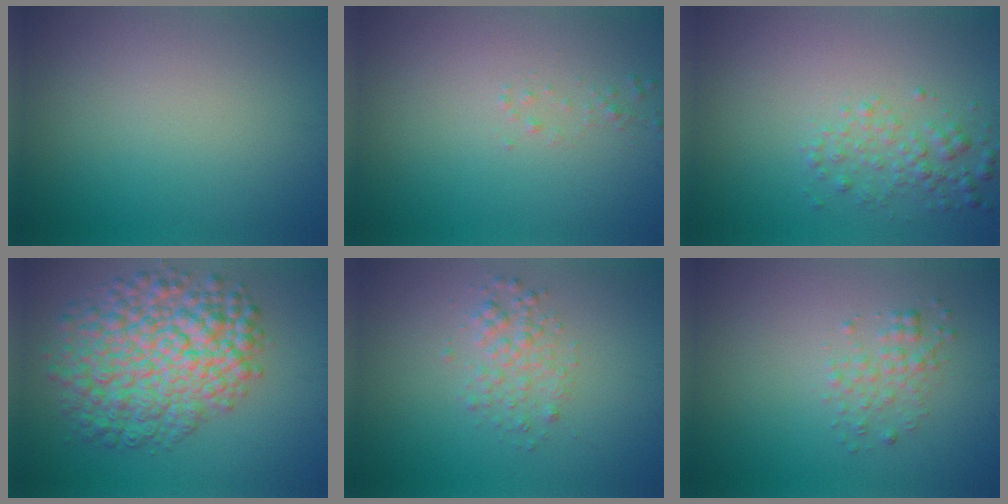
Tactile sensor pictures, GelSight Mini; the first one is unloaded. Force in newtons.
{"total": 0.7, "press": 0.6, "slide": 0.1}
{"total": 2.3, "press": 2.3, "slide": 0.0}
{"total": 9.6, "press": 9.6, "slide": 0.3}
{"total": 2.2, "press": 2.2, "slide": 0.1}
{"total": 1.8, "press": 1.8, "slide": 0.1}